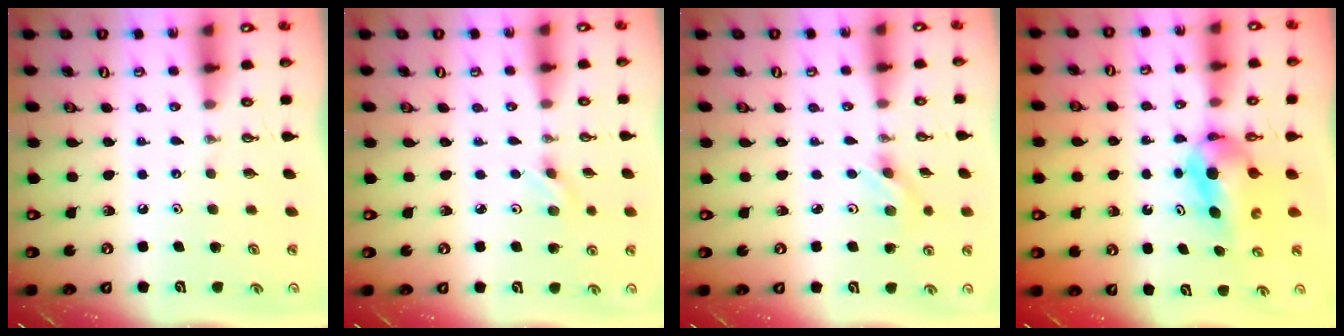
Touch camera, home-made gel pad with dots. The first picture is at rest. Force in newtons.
{"total": 2.9, "press": 2.6, "slide": 1.4}
{"total": 3.7, "press": 3.4, "slide": 1.4}
{"total": 8.2, "press": 4.4, "slide": 6.9}